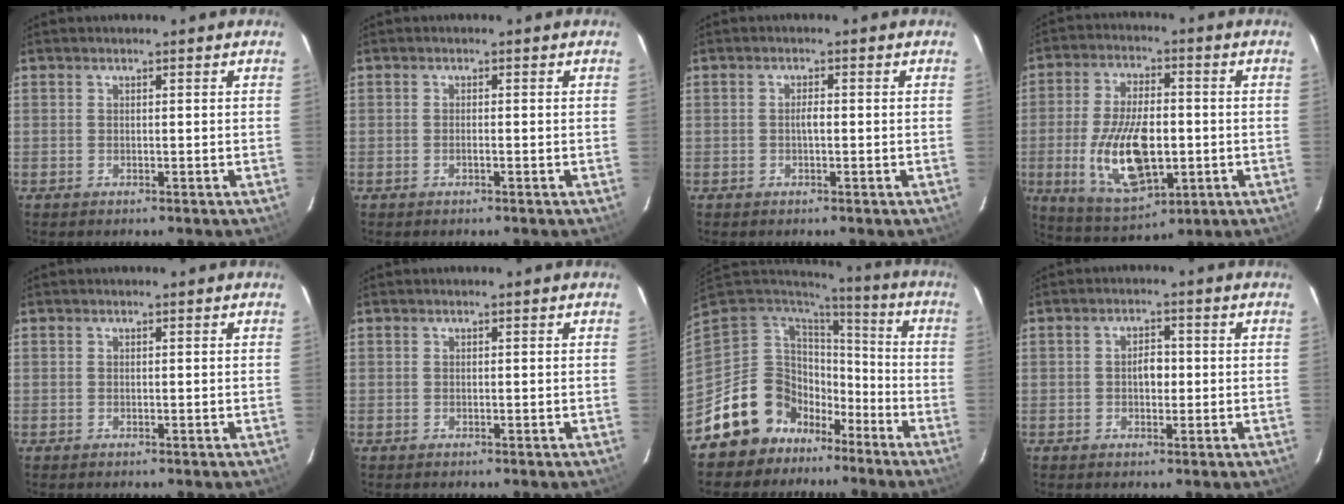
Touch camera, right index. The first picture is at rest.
{"total": 0.6, "force": [-0.4, 0.1, 0.4], "torque": [-0.007, 0.000, -0.008]}
{"total": 1.4, "force": [-0.2, 0.5, 1.3], "torque": [-0.025, 0.004, -0.005]}
{"total": 16.2, "force": [-2.9, 7.8, 13.9], "torque": [-0.274, -0.015, -0.037]}
{"total": 0.0}
{"total": 0.0}
{"total": 14.4, "force": [-9.6, 10.6, 1.8], "torque": [-0.064, 0.038, -0.157]}
{"total": 3.1, "force": [-0.1, 2.0, 2.4], "torque": [-0.041, 0.008, -0.002]}